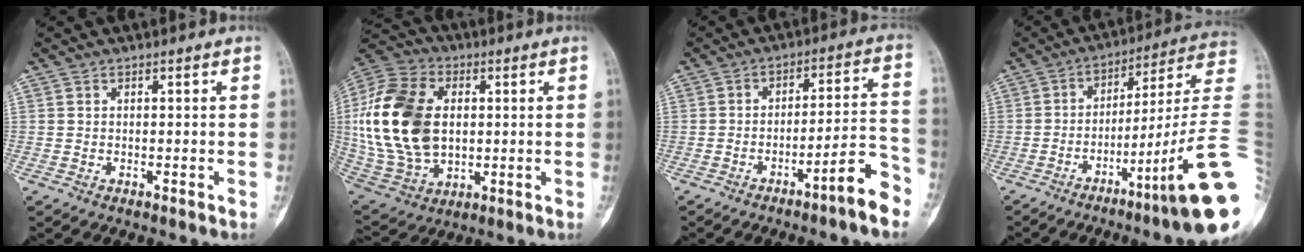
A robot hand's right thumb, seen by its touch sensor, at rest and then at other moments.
{"total": 23.1, "force": [1.7, 15.5, 17.1], "torque": [-0.349, -0.002, 0.042]}
{"total": 9.2, "force": [-6.0, 0.8, 6.9], "torque": [-0.097, 0.061, -0.092]}
{"total": 23.3, "force": [-7.1, 1.0, 22.1], "torque": [-0.262, 0.040, -0.107]}